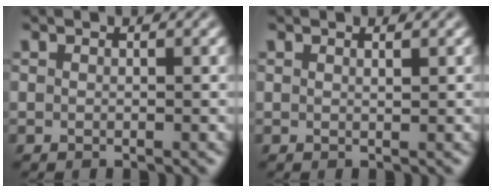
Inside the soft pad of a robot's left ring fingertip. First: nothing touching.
{"total": 0.7, "force": [0.5, 0.2, 0.4], "torque": [-0.001, 0.002, 0.007]}